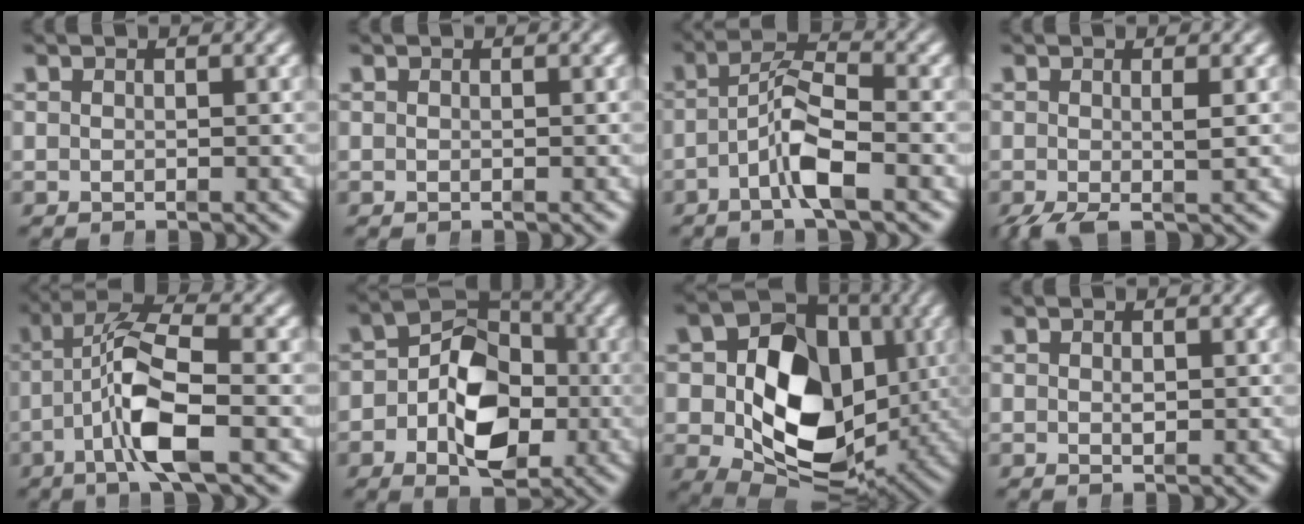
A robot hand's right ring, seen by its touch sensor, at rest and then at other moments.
{"total": 0.0}
{"total": 5.2, "force": [-0.9, 2.1, 4.6], "torque": [-0.076, 0.001, -0.023]}
{"total": 2.7, "force": [-1.8, 0.8, 1.8], "torque": [-0.035, -0.014, -0.023]}
{"total": 7.1, "force": [0.2, 3.0, 6.4], "torque": [-0.116, -0.004, -0.002]}
{"total": 10.5, "force": [-1.6, 7.3, 7.4], "torque": [-0.105, -0.005, -0.028]}
{"total": 19.3, "force": [-1.8, 13.6, 13.6], "torque": [-0.235, -0.063, 0.001]}
{"total": 0.6, "force": [-0.1, 0.2, 0.5], "torque": [-0.009, -0.001, 0.000]}